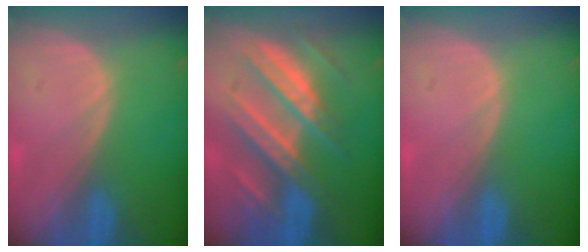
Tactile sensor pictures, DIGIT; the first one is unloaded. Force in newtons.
{"total": 9.9, "press": 9.8, "slide": 0.9}
{"total": 0.0}